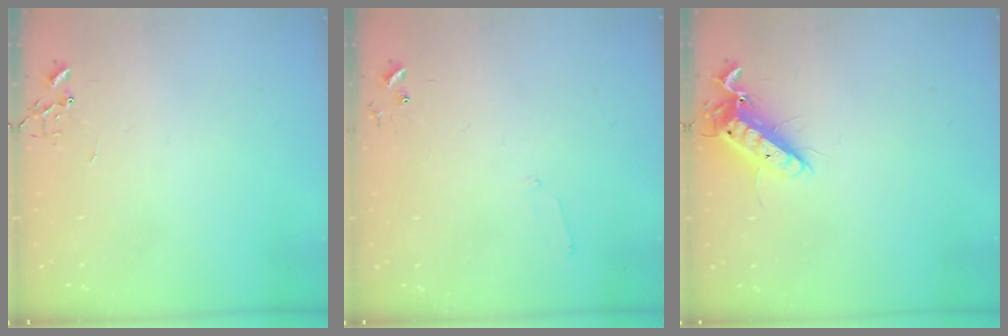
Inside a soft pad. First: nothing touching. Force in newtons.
{"total": 5.1, "press": 5.0, "slide": 0.6}
{"total": 12.5, "press": 12.4, "slide": 1.6}